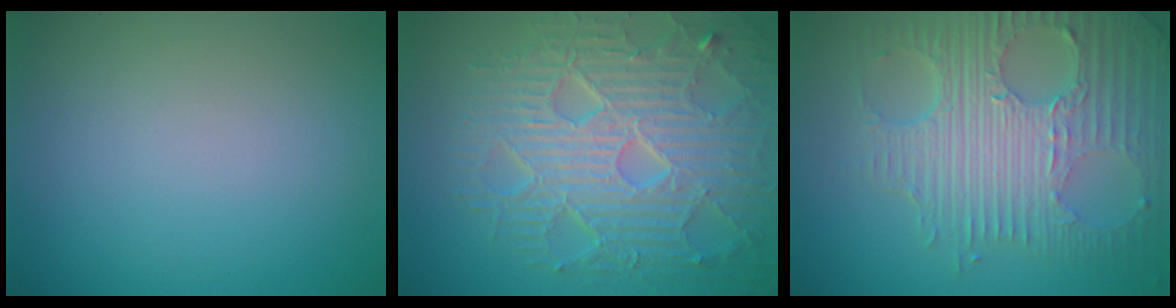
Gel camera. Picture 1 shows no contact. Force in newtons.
{"total": 9.3, "press": 6.6, "slide": 6.6}
{"total": 8.6, "press": 5.9, "slide": 6.2}